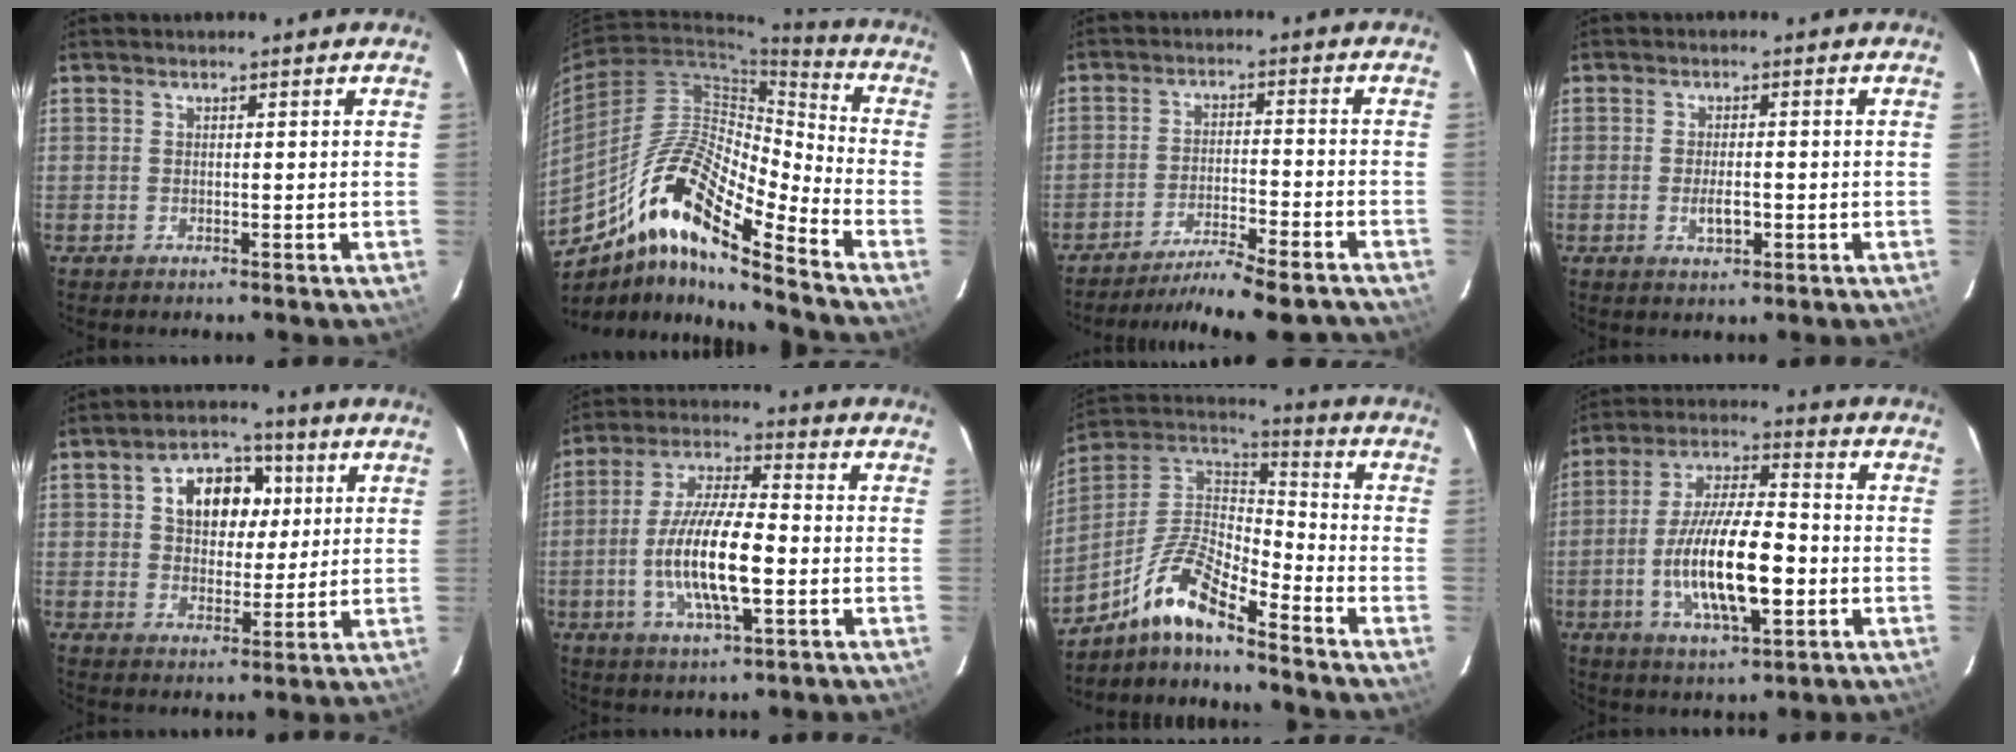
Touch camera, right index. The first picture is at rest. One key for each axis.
{"total": 17.0, "fx": -11.0, "fy": 2.9, "fz": 12.6, "tx": -0.223, "ty": 0.000, "tz": -0.218}
{"total": 13.4, "fx": -12.4, "fy": 0.3, "fz": 5.0, "tx": -0.102, "ty": -0.014, "tz": -0.189}
{"total": 3.5, "fx": -0.9, "fy": 1.4, "fz": 3.1, "tx": -0.058, "ty": -0.003, "tz": -0.013}
{"total": 10.3, "fx": 2.9, "fy": 7.3, "fz": 6.6, "tx": -0.122, "ty": 0.028, "tz": 0.050}
{"total": 14.1, "fx": -3.0, "fy": 3.8, "fz": 13.3, "tx": -0.264, "ty": -0.003, "tz": -0.056}
{"total": 11.8, "fx": -9.1, "fy": 2.2, "fz": 7.1, "tx": -0.156, "ty": 0.017, "tz": -0.188}
{"total": 16.5, "fx": -3.9, "fy": 5.1, "fz": 15.2, "tx": -0.292, "ty": -0.004, "tz": -0.068}